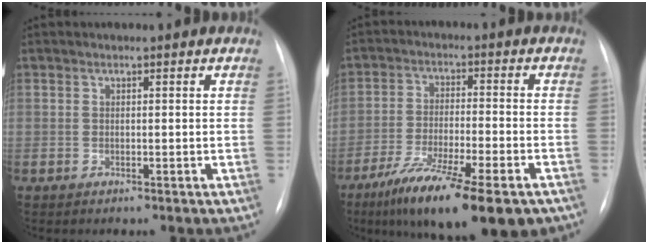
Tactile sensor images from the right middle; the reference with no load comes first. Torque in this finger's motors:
{"motor_torque": [1.22, -0.91, 0.32, 0.11]}